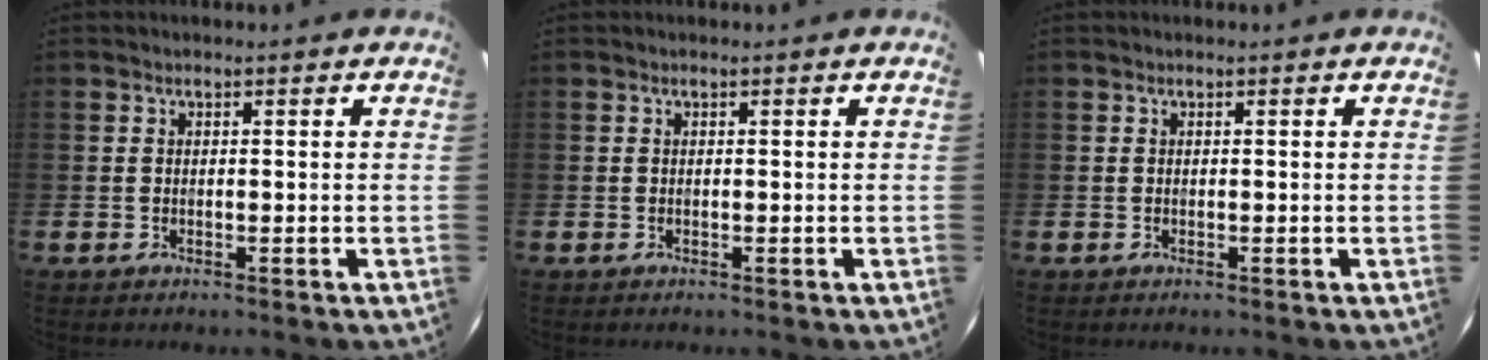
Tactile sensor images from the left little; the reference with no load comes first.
{"total": 0.0}
{"total": 0.0}